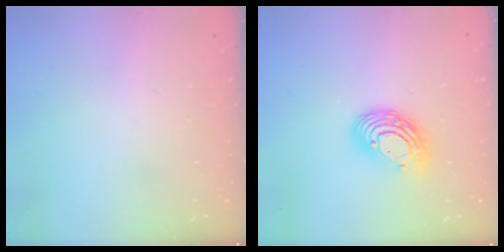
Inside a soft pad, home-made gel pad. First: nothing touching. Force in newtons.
{"total": 11.6, "press": 11.5, "slide": 1.1}